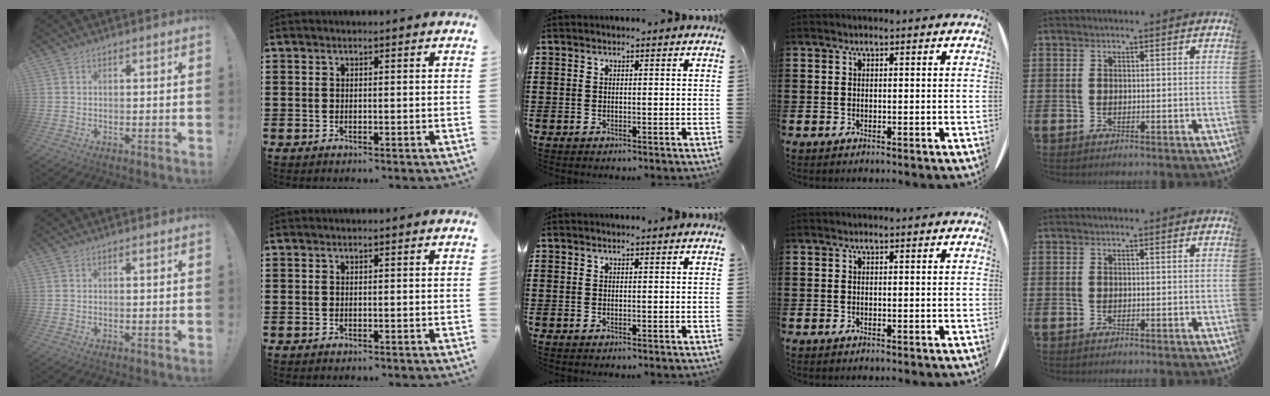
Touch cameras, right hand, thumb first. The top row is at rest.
{}